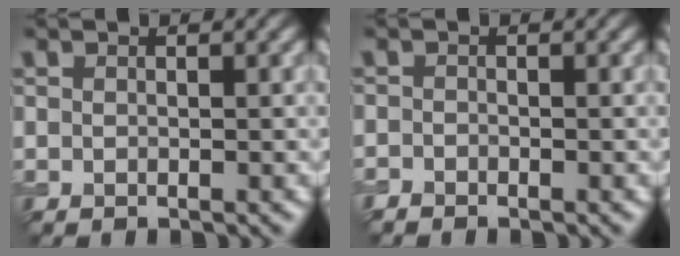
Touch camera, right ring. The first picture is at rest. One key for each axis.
{"total": 0.8, "fx": -0.8, "fy": 0.1, "fz": 0.0, "tx": 0.000, "ty": -0.001, "tz": -0.018}